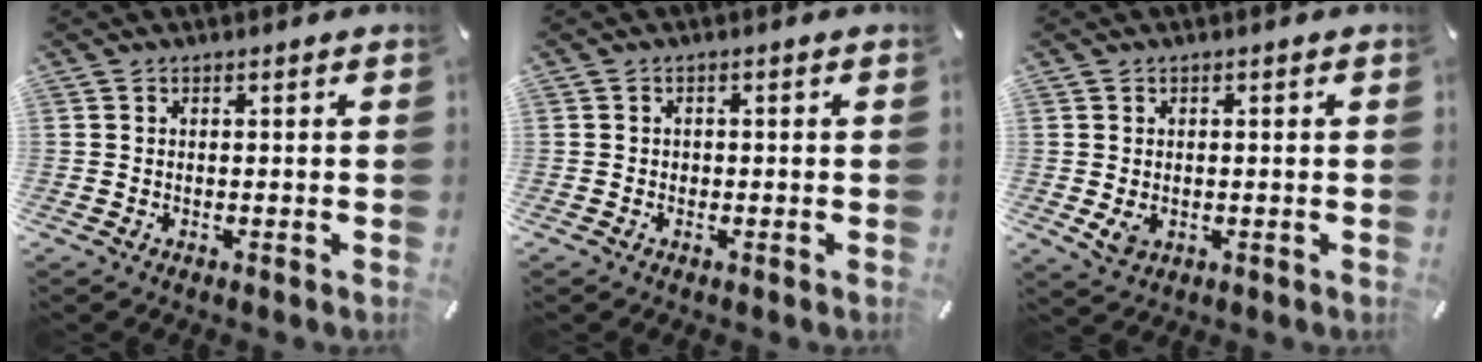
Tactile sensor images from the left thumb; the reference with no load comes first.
{"total": 1.1, "force": [-0.4, 0.9, 0.2], "torque": [-0.004, 0.004, -0.012]}
{"total": 3.2, "force": [-0.4, 2.7, 1.7], "torque": [-0.033, -0.004, -0.008]}